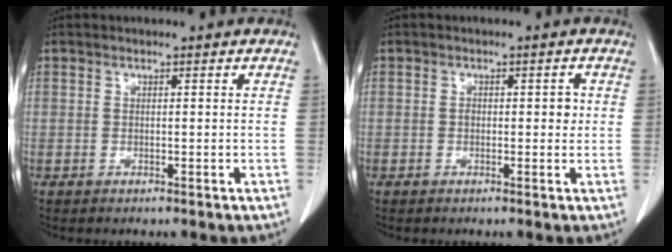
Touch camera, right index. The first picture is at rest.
{"total": 2.3, "force": [0.0, 1.3, 1.9], "torque": [-0.022, 0.004, -0.001]}